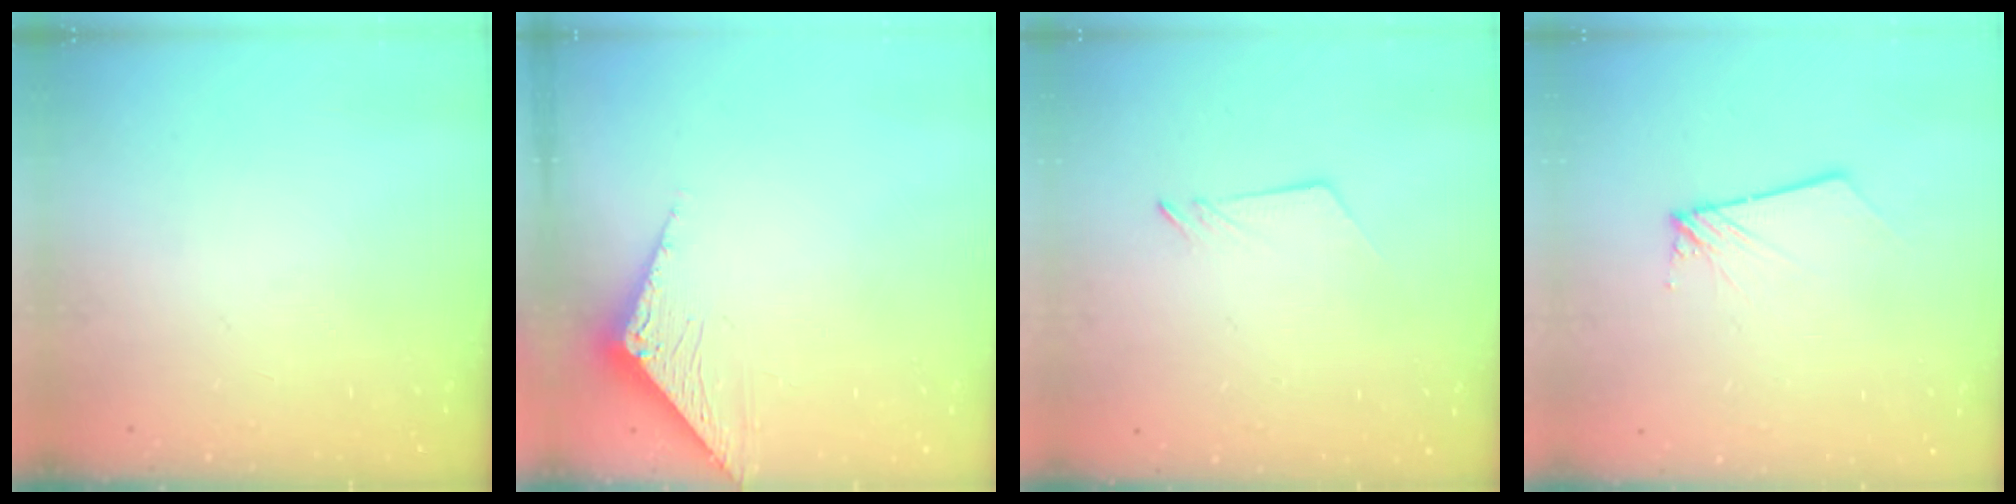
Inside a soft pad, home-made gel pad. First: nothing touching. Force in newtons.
{"total": 3.3, "press": 3.2, "slide": 0.3}
{"total": 2.5, "press": 2.5, "slide": 0.2}
{"total": 2.7, "press": 2.7, "slide": 0.2}